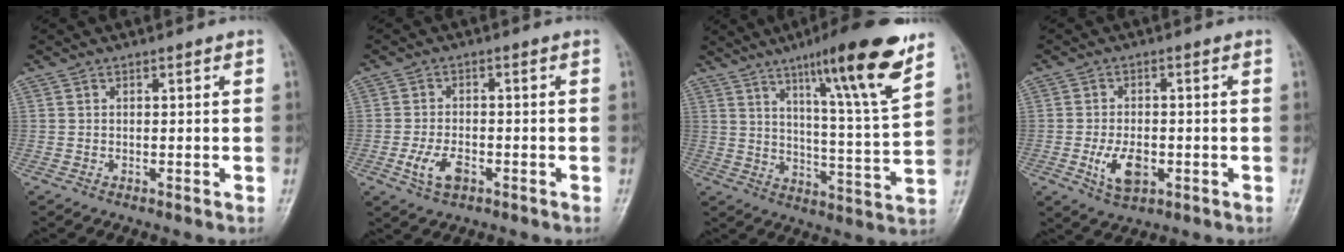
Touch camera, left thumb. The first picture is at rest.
{"total": 5.0, "force": [-2.0, 2.7, 3.7], "torque": [-0.076, 0.006, -0.036]}
{"total": 18.7, "force": [11.4, 1.6, 14.8], "torque": [-0.205, -0.058, 0.173]}
{"total": 6.2, "force": [-1.7, 3.5, 4.8], "torque": [-0.084, 0.000, -0.025]}